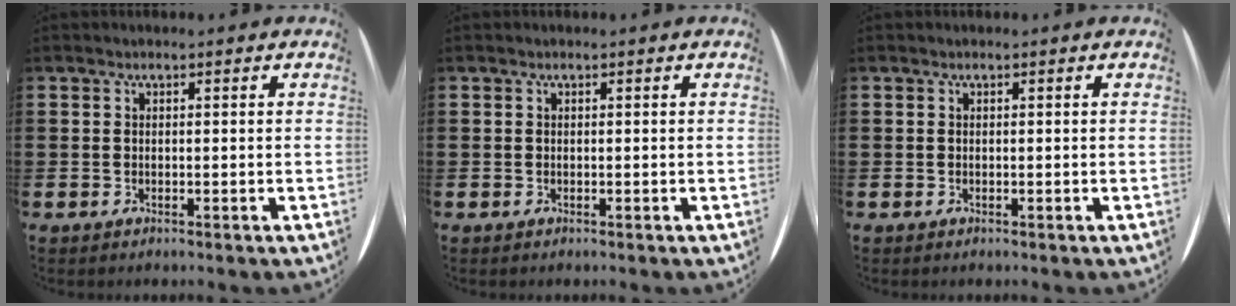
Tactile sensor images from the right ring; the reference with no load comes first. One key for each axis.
{"total": 0.0}
{"total": 0.0}